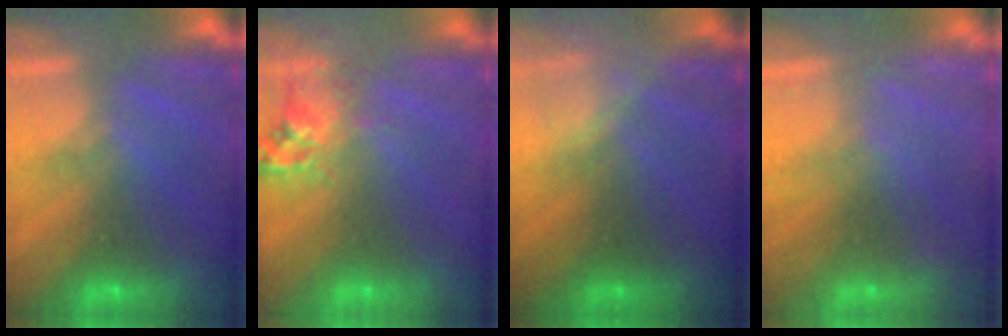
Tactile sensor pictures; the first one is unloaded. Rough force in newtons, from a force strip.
{"total": 2.5}
{"total": 2.4}
{"total": 2.2}